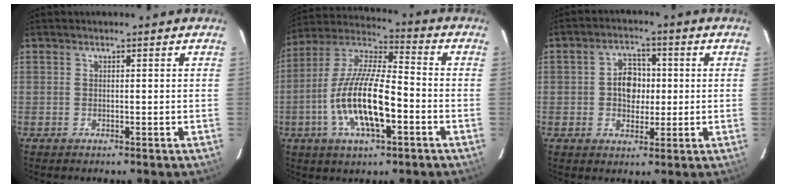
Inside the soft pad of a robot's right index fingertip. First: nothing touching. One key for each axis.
{"total": 16.6, "fx": -5.0, "fy": 5.3, "fz": 14.9, "tx": -0.301, "ty": -0.007, "tz": -0.096}
{"total": 5.8, "fx": 0.0, "fy": 4.7, "fz": 3.4, "tx": -0.060, "ty": 0.016, "tz": 0.003}